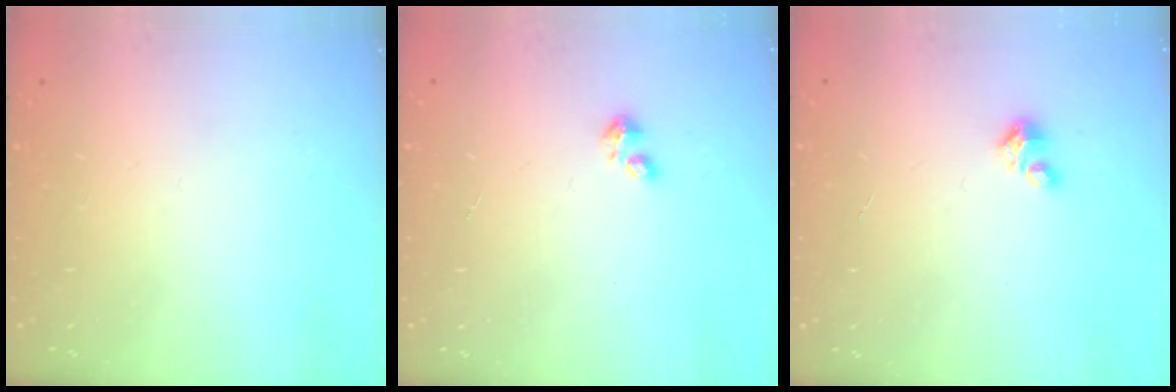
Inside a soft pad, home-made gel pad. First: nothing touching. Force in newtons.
{"total": 1.8, "press": 1.8, "slide": 0.4}
{"total": 1.6, "press": 1.6, "slide": 0.1}